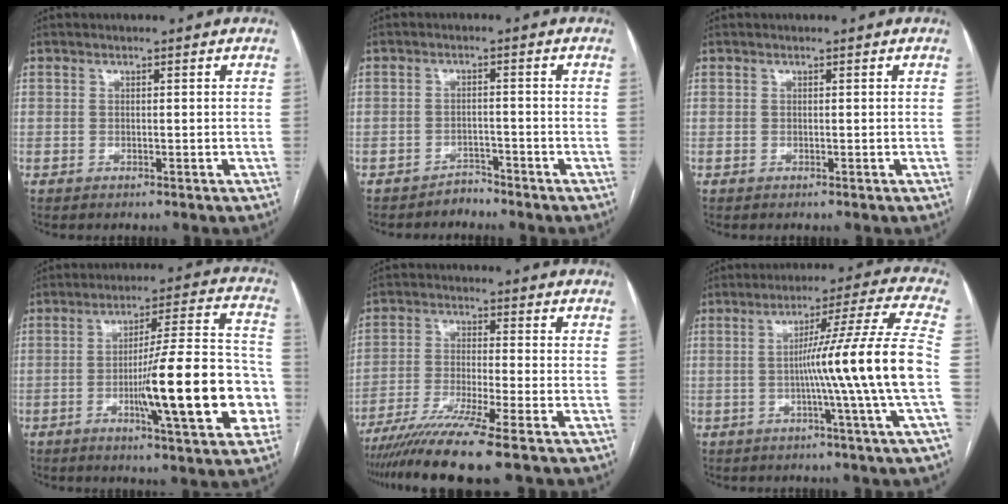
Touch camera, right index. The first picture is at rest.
{"total": 2.1, "force": [-2.0, 0.7, -0.3], "torque": [0.011, 0.000, -0.031]}
{"total": 0.0}
{"total": 18.2, "force": [-4.7, 2.1, 17.5], "torque": [-0.241, 0.017, -0.063]}
{"total": 10.4, "force": [-7.9, -2.0, 6.4], "torque": [-0.107, -0.033, -0.134]}
{"total": 14.3, "force": [-2.4, -3.2, 13.7], "torque": [-0.203, -0.002, -0.041]}